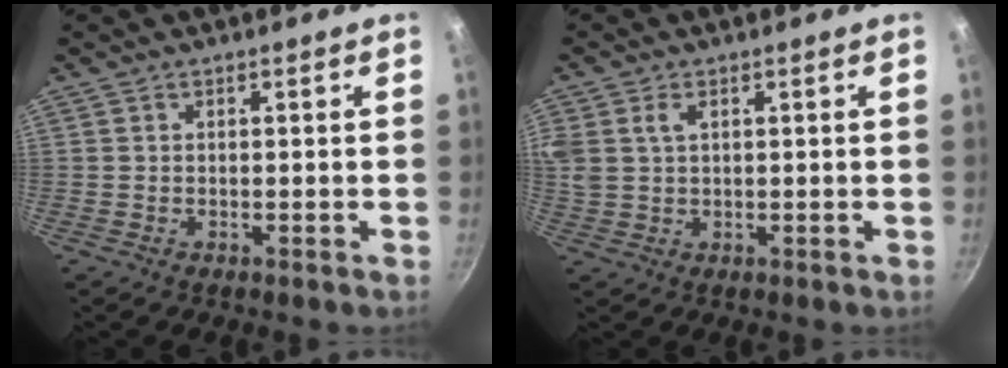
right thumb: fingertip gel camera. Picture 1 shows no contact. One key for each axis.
{"total": 5.7, "fx": 1.9, "fy": 3.6, "fz": 4.0, "tx": -0.106, "ty": 0.007, "tz": 0.045}